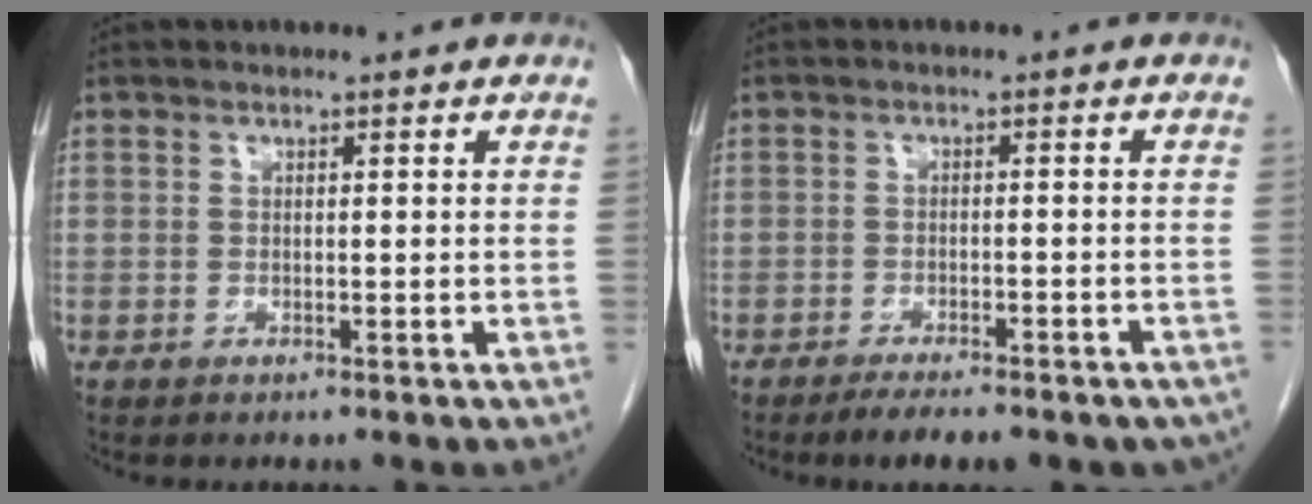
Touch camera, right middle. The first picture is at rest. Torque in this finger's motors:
{"motor_torque": [1.08, -1.06, 0.14, 0.05]}